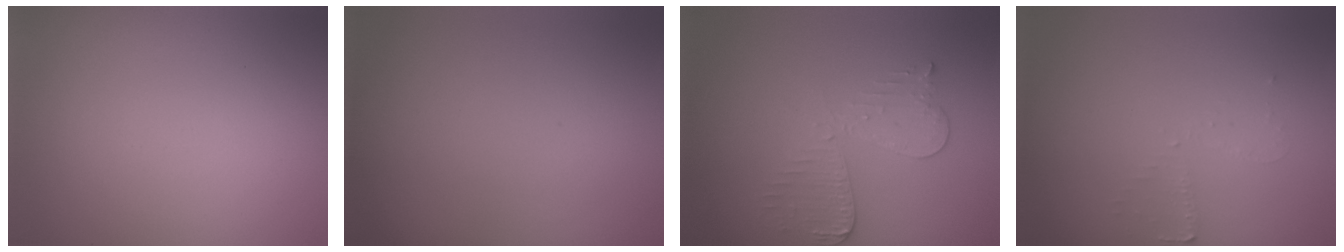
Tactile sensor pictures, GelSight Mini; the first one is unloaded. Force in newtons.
{"total": 0.0}
{"total": 3.0, "press": 2.7, "slide": 1.2}
{"total": 1.2, "press": 1.1, "slide": 0.3}